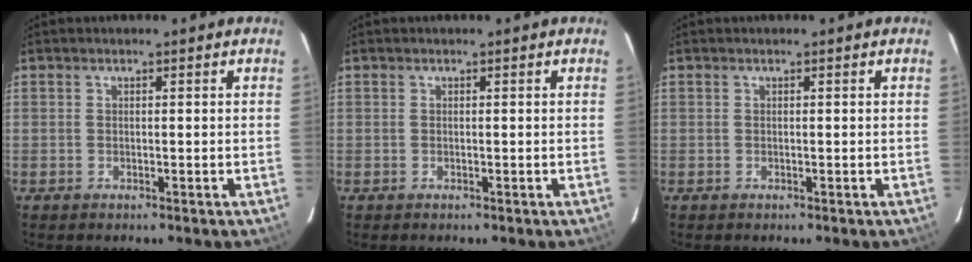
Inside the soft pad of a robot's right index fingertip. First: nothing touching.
{"total": 0.0}
{"total": 0.0}